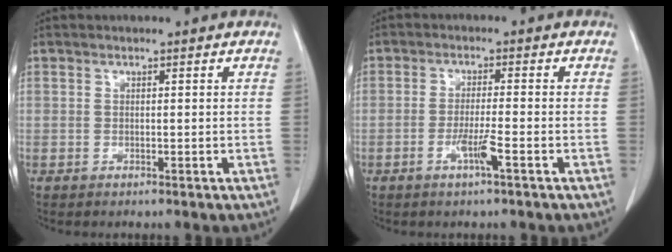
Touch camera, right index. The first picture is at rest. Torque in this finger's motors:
{"motor_torque": [0.67, -0.38, 0.27, 0.07]}